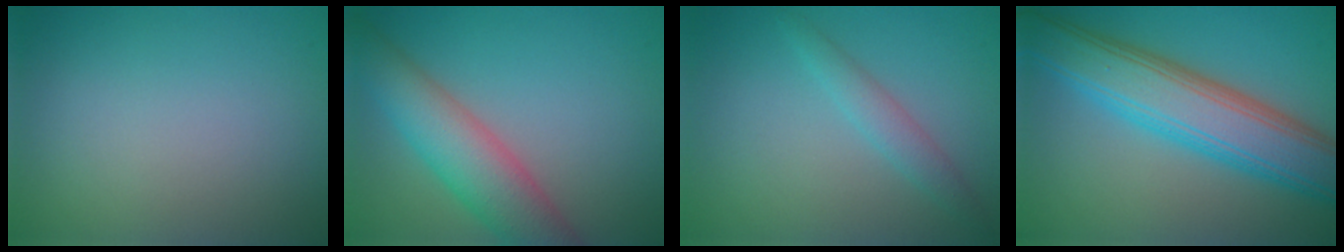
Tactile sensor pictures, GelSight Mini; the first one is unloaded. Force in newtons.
{"total": 6.4, "press": 6.4, "slide": 0.2}
{"total": 1.8, "press": 1.8, "slide": 0.0}
{"total": 8.6, "press": 8.6, "slide": 0.6}